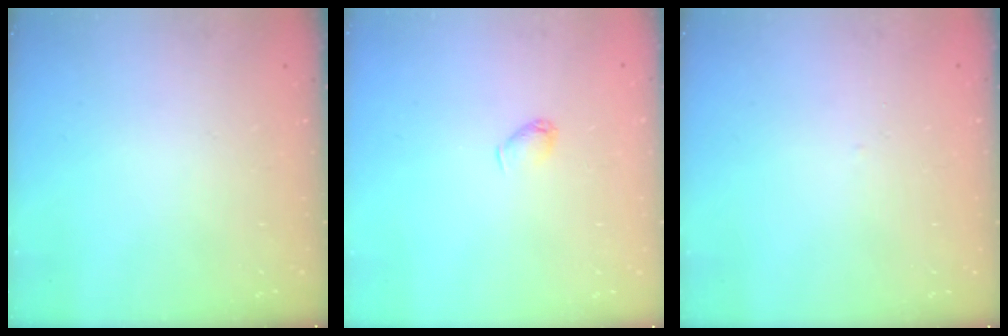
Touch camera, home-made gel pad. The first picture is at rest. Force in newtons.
{"total": 3.1, "press": 3.0, "slide": 0.6}
{"total": 1.4, "press": 1.4, "slide": 0.3}